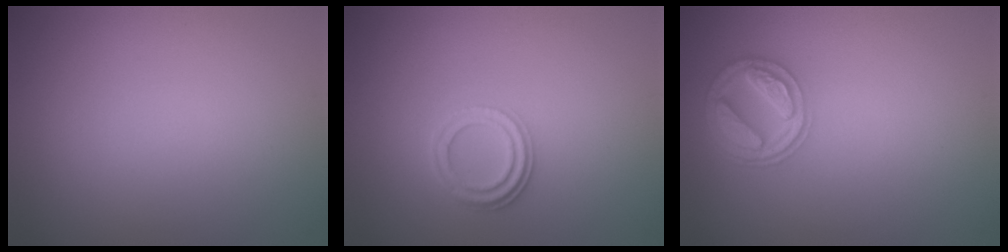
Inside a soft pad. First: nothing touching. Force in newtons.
{"total": 2.3, "press": 2.1, "slide": 1.0}
{"total": 4.3, "press": 3.6, "slide": 2.3}